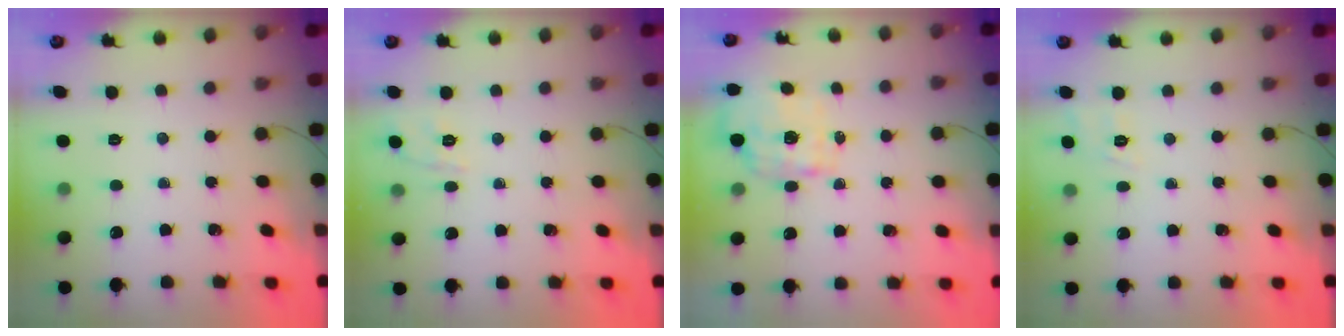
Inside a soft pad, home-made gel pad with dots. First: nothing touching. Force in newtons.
{"total": 1.7, "press": 0.1, "slide": 1.7}
{"total": 2.0, "press": 1.8, "slide": 1.0}
{"total": 3.0, "press": 2.4, "slide": 1.8}